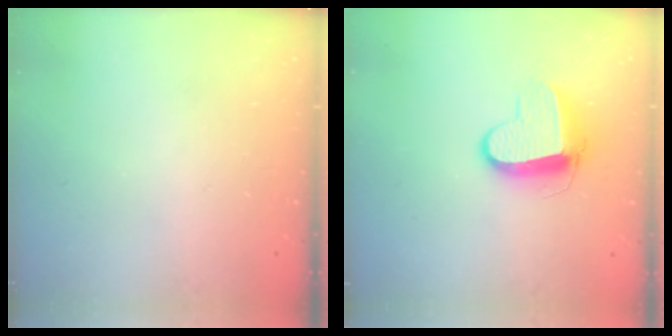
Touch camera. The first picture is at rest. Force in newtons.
{"total": 9.6, "press": 9.5, "slide": 0.9}